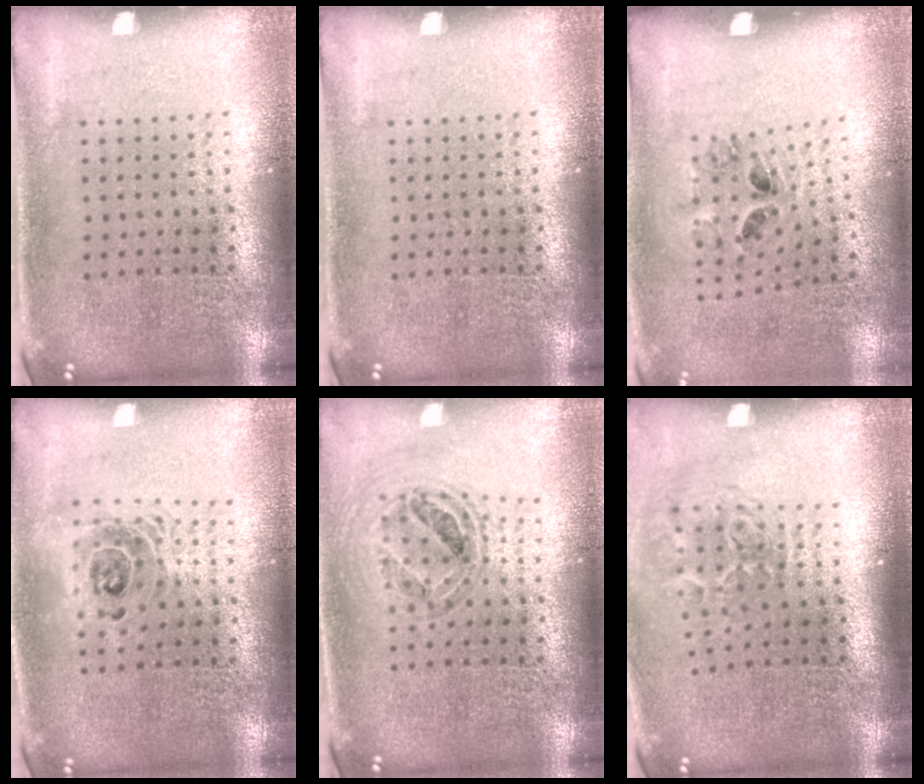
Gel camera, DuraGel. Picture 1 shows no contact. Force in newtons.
{"total": 0.0}
{"total": 1.4, "press": 0.8, "slide": 1.2}
{"total": 1.6, "press": 1.3, "slide": 0.9}
{"total": 0.7, "press": 0.7, "slide": 0.0}
{"total": 1.9, "press": 1.2, "slide": 1.4}